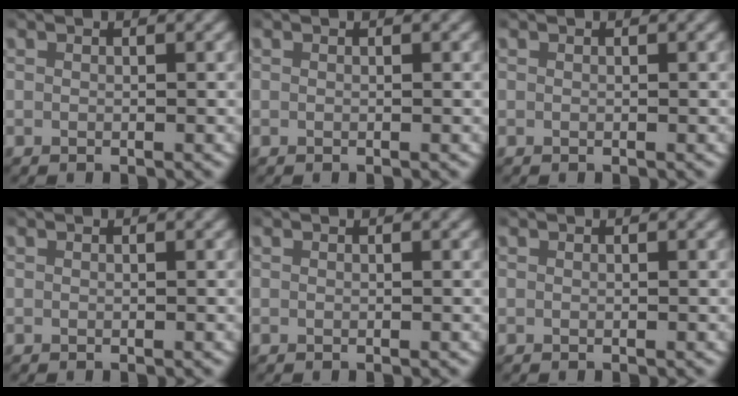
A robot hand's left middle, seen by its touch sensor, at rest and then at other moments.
{"total": 0.0}
{"total": 0.0}
{"total": 0.0}
{"total": 0.0}
{"total": 0.0}